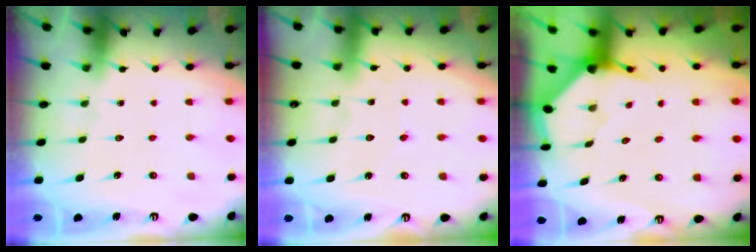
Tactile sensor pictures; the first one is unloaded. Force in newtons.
{"total": 5.4, "press": 5.4, "slide": 0.6}
{"total": 3.7, "press": 3.6, "slide": 0.4}